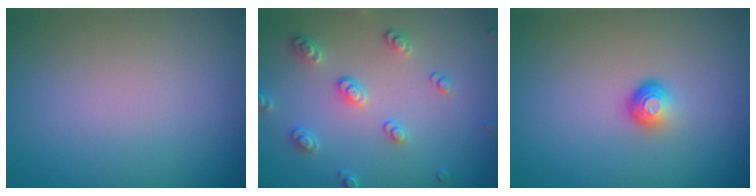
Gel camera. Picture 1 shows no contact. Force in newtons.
{"total": 2.5, "press": 2.5, "slide": 0.4}
{"total": 1.6, "press": 1.0, "slide": 1.3}